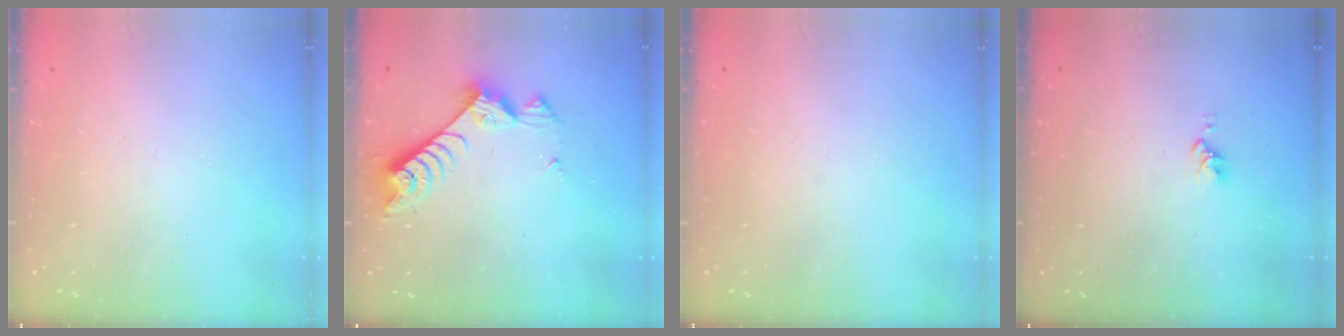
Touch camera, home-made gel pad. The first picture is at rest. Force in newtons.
{"total": 7.7, "press": 7.6, "slide": 1.2}
{"total": 0.0}
{"total": 2.8, "press": 2.8, "slide": 0.4}